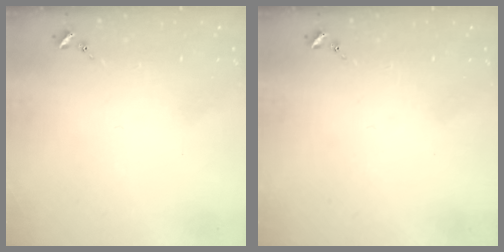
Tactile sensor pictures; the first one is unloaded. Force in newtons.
{"total": 0.0}